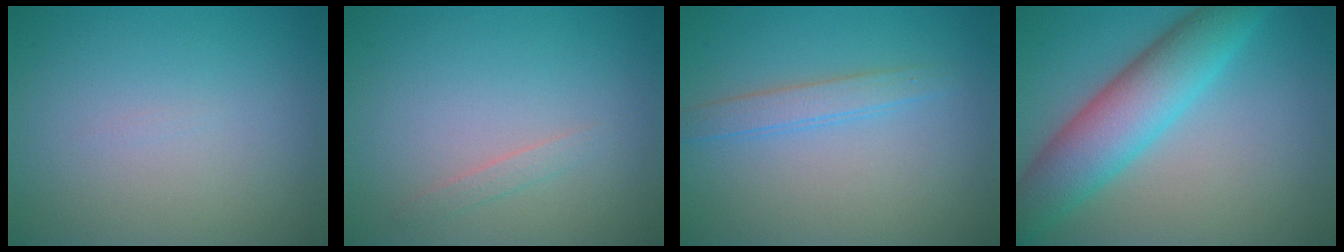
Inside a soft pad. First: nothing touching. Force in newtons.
{"total": 0.9, "press": 0.9, "slide": 0.0}
{"total": 2.0, "press": 2.0, "slide": 0.1}
{"total": 7.5, "press": 7.5, "slide": 0.2}